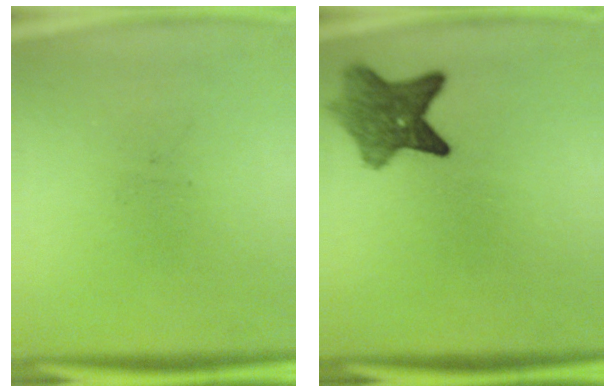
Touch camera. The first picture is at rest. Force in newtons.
{"total": 6.7}